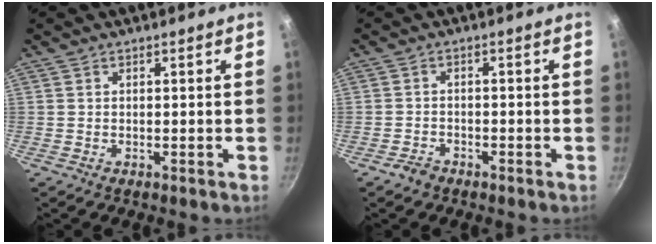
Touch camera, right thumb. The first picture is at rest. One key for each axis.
{"total": 2.1, "fx": -1.7, "fy": 1.1, "fz": 0.7, "tx": -0.014, "ty": 0.021, "tz": -0.029}